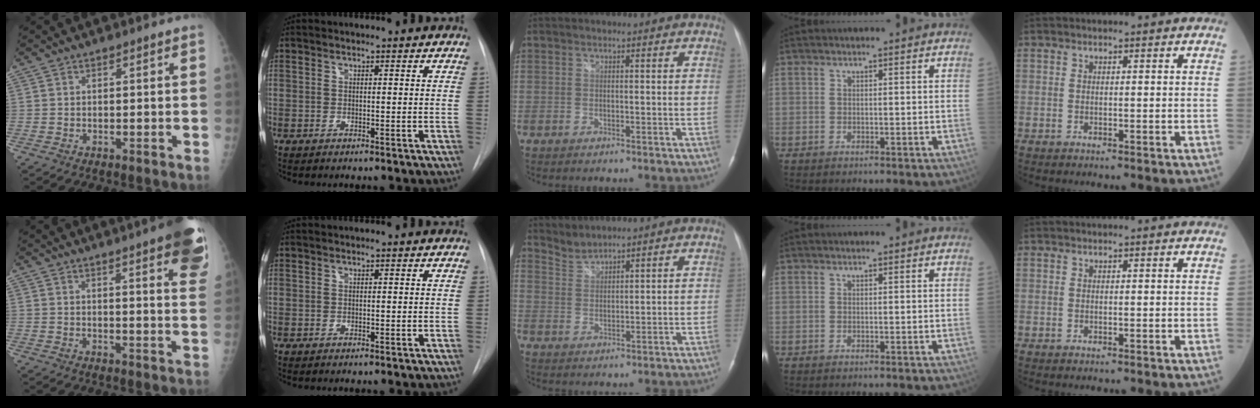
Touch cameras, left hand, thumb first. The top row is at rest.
{"thumb": {"total": 15.5, "force": [9.3, 2.5, 12.1], "torque": [-0.133, -0.031, 0.096]}, "middle": {"total": 2.7, "force": [2.7, -0.1, -0.4], "torque": [0.005, 0.002, 0.060]}}